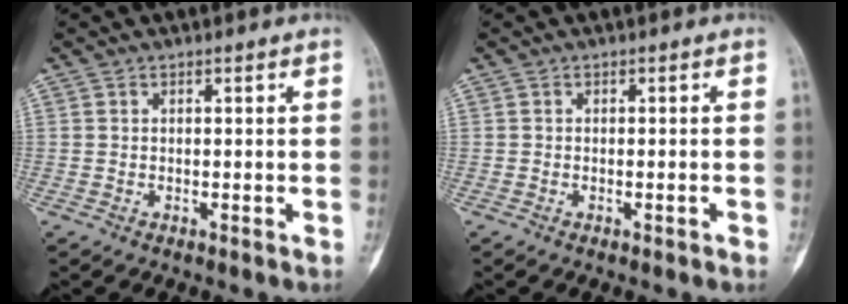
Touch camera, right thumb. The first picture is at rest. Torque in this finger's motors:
{"motor_torque": [-0.32, 0.11, -0.20, 0.04, -0.04]}